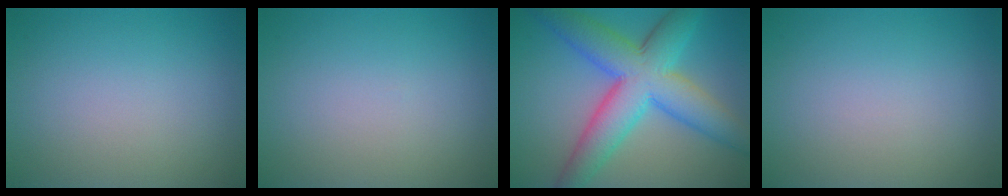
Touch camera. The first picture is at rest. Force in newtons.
{"total": 0.0}
{"total": 9.8, "press": 9.8, "slide": 0.2}
{"total": 0.0}